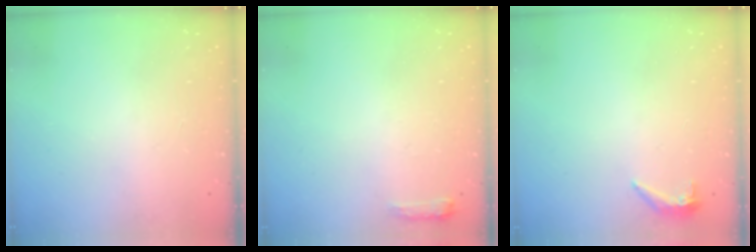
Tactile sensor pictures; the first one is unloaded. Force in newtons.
{"total": 4.8, "press": 4.8, "slide": 0.8}
{"total": 9.6, "press": 5.9, "slide": 7.6}